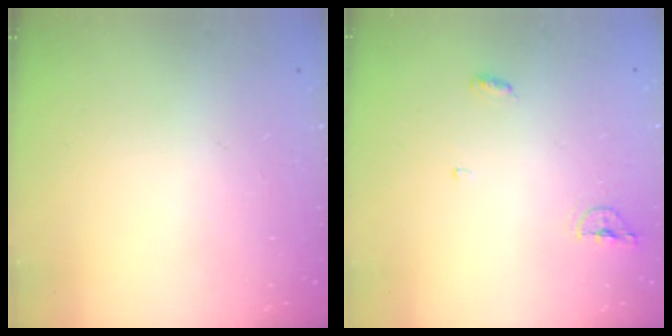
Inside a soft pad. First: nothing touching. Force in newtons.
{"total": 4.8, "press": 4.7, "slide": 1.1}